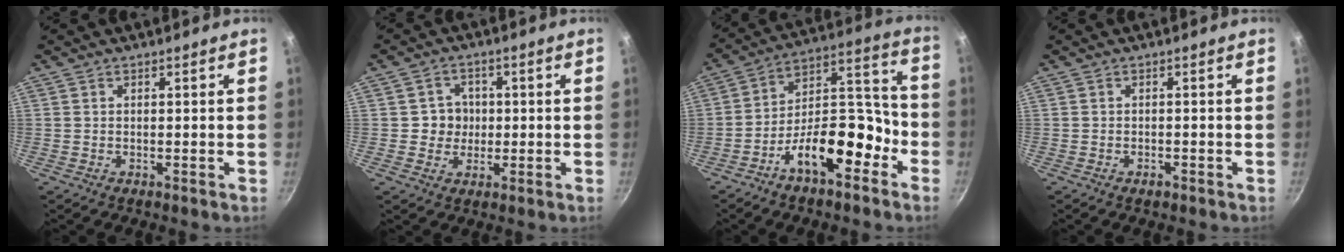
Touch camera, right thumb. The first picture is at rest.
{"total": 4.7, "force": [0.0, 4.6, 1.2], "torque": [0.016, 0.005, -0.006]}
{"total": 16.1, "force": [-8.3, 7.7, 11.4], "torque": [-0.135, 0.092, -0.144]}
{"total": 1.2, "force": [-0.8, 0.6, 0.6], "torque": [-0.013, 0.007, -0.011]}